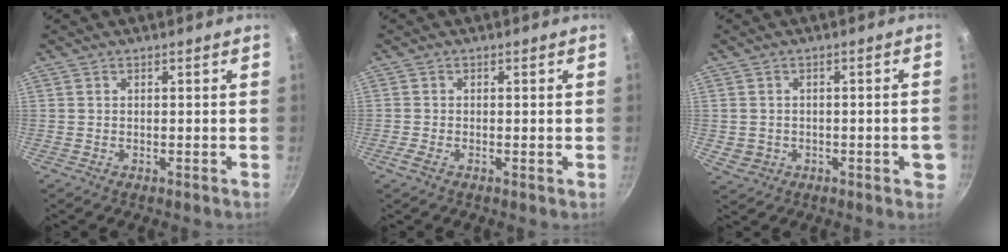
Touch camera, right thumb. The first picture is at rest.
{"total": 1.4, "force": [-0.6, 0.6, 1.1], "torque": [-0.026, -0.001, -0.017]}
{"total": 5.0, "force": [-1.1, 3.5, 3.4], "torque": [-0.034, 0.013, -0.007]}